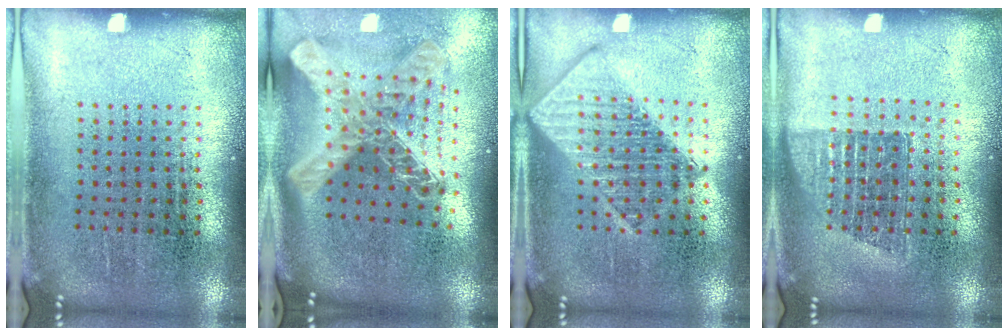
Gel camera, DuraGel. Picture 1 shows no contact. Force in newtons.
{"total": 2.9, "press": 2.1, "slide": 2.1}
{"total": 2.9, "press": 2.9, "slide": 0.5}
{"total": 1.2, "press": 1.1, "slide": 0.6}